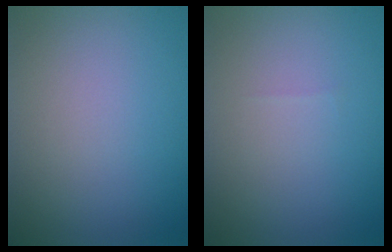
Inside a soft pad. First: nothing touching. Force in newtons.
{"total": 0.0}